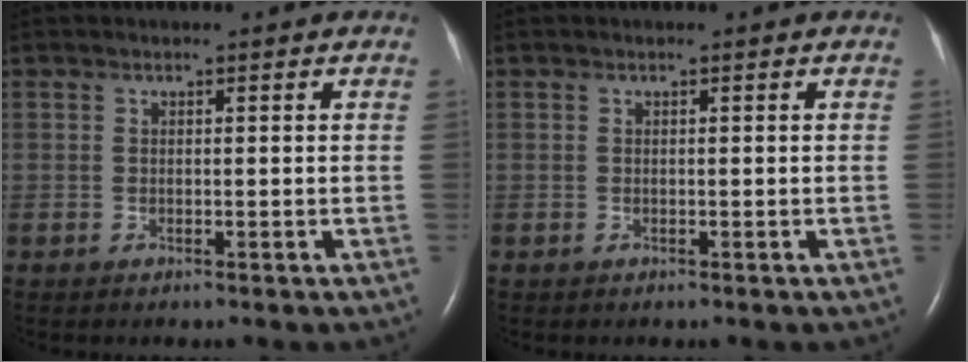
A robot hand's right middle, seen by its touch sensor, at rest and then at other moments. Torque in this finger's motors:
{"motor_torque": [0.10, -0.07, 0.00, 0.00]}